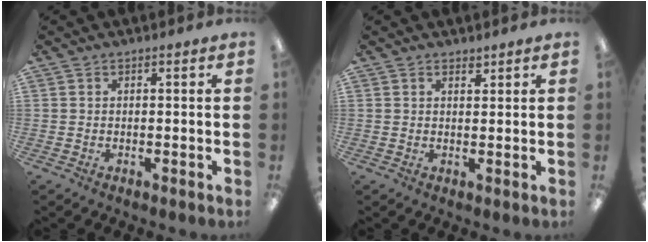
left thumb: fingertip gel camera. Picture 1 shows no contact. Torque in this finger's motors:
{"motor_torque": [0.17, -0.01, -0.38, 0.20, -0.08]}